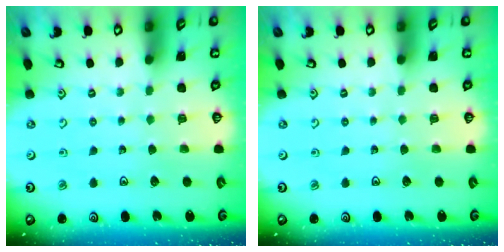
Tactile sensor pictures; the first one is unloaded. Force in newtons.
{"total": 0.0}